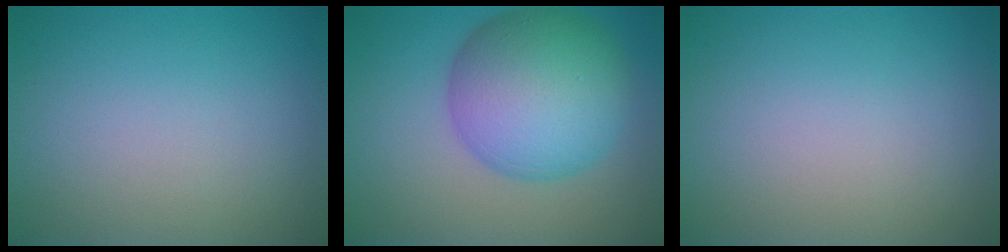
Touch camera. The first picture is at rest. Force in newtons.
{"total": 10.3, "press": 10.3, "slide": 0.2}
{"total": 0.0}